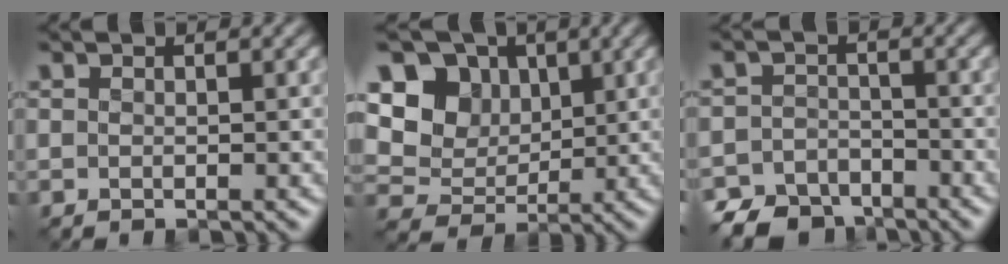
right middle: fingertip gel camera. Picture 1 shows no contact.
{"total": 7.9, "force": [2.9, 6.4, 3.6], "torque": [-0.085, 0.010, 0.046]}
{"total": 5.5, "force": [-4.5, 2.9, 1.4], "torque": [-0.016, -0.012, -0.081]}